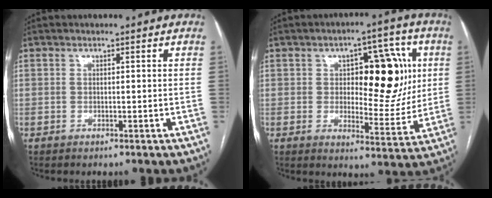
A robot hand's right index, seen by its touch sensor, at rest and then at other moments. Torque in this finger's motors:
{"motor_torque": [0.49, 0.41, 0.22, 0.06]}